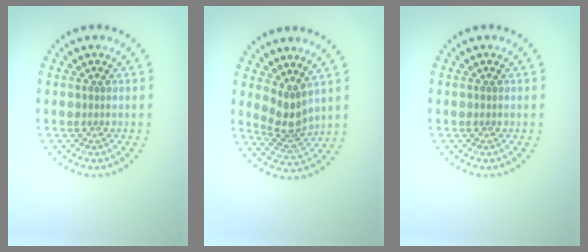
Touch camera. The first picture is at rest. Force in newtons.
{"total": 2.8, "press": 2.1, "slide": 1.8}
{"total": 0.0}